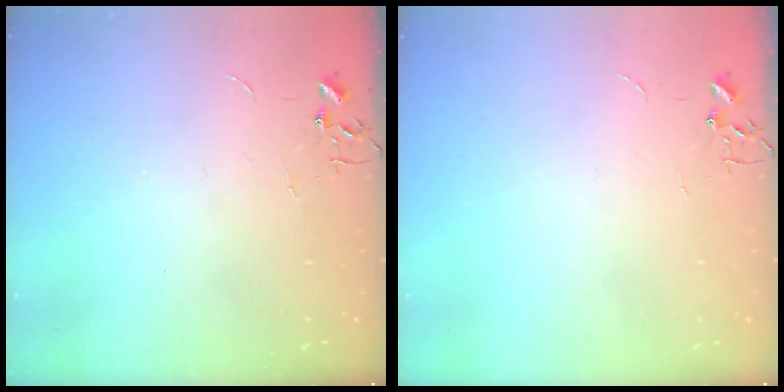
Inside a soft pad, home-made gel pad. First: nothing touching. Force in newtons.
{"total": 0.0}